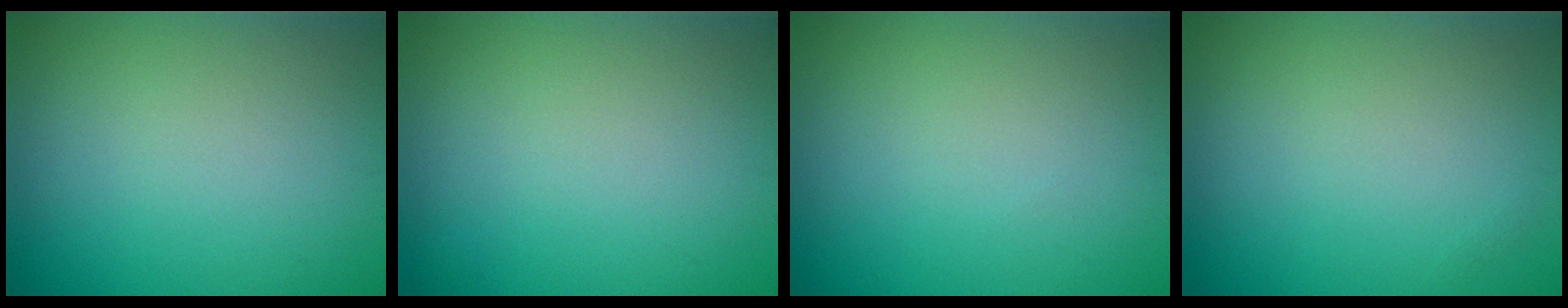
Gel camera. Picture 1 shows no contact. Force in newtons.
{"total": 0.0}
{"total": 0.0}
{"total": 0.0}